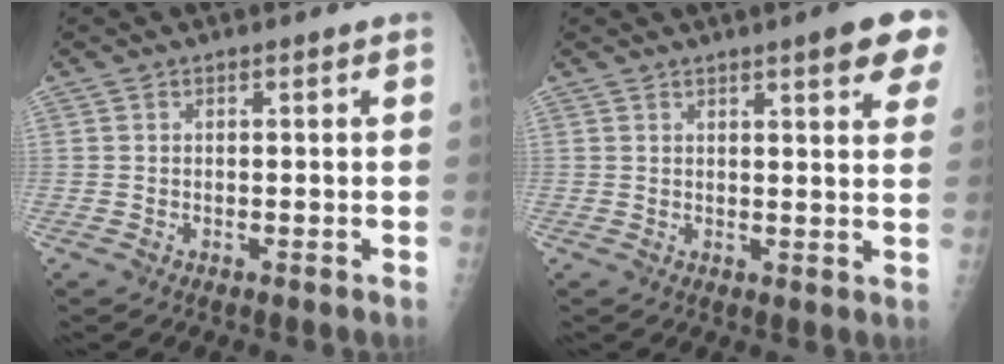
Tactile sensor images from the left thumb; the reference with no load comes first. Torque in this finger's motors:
{"motor_torque": [1.98, 1.64, 1.45, -0.67, 0.22]}